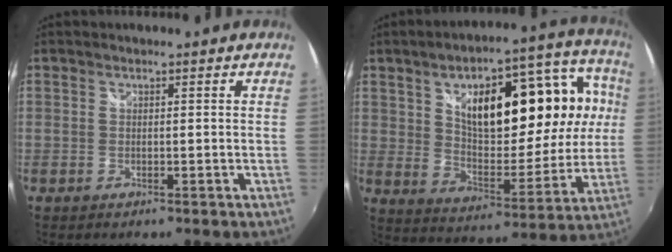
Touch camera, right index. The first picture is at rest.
{"total": 22.6, "force": [6.3, 9.8, 19.3], "torque": [-0.292, 0.033, 0.119]}